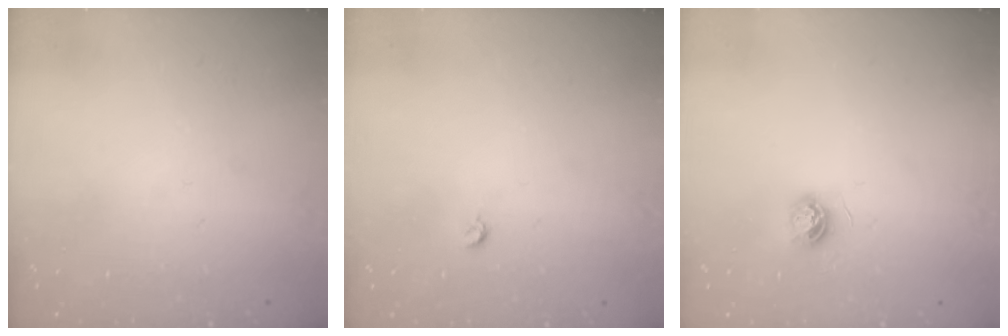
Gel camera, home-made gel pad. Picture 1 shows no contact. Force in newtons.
{"total": 3.2, "press": 3.2, "slide": 0.3}
{"total": 4.2, "press": 4.2, "slide": 0.4}